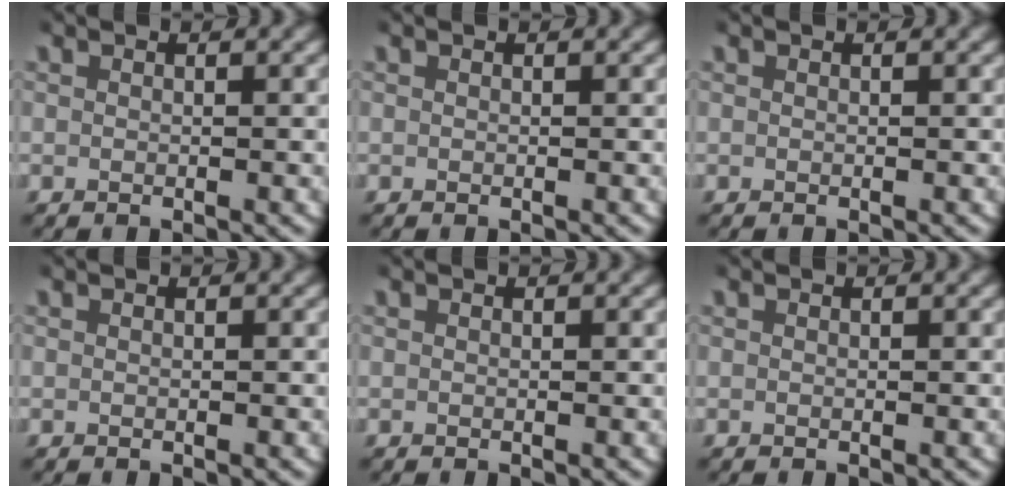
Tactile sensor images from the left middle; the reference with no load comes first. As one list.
[{"total": 0.0}, {"total": 0.0}, {"total": 0.0}, {"total": 0.0}, {"total": 0.0}]